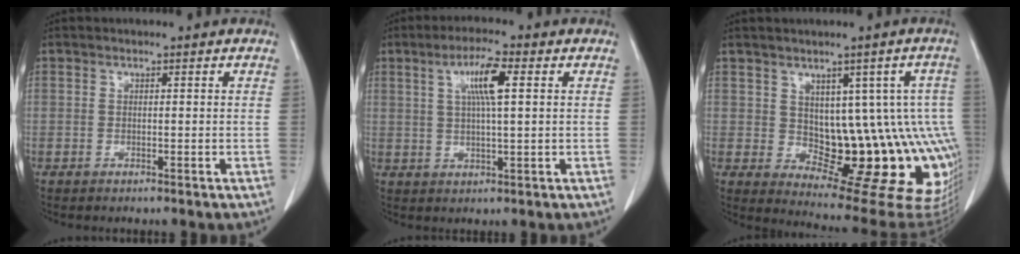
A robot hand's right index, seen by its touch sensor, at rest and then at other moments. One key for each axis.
{"total": 6.3, "fx": 2.0, "fy": 0.6, "fz": 5.9, "tx": -0.109, "ty": 0.006, "tz": 0.035}
{"total": 14.9, "fx": -0.7, "fy": 6.8, "fz": 13.3, "tx": -0.111, "ty": 0.016, "tz": 0.012}